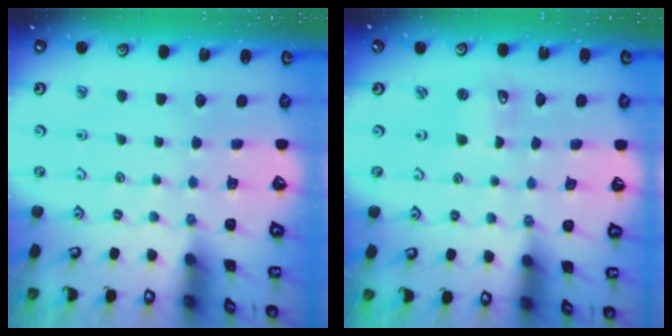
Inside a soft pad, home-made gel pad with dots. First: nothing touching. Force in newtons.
{"total": 1.0, "press": 1.0, "slide": 0.2}